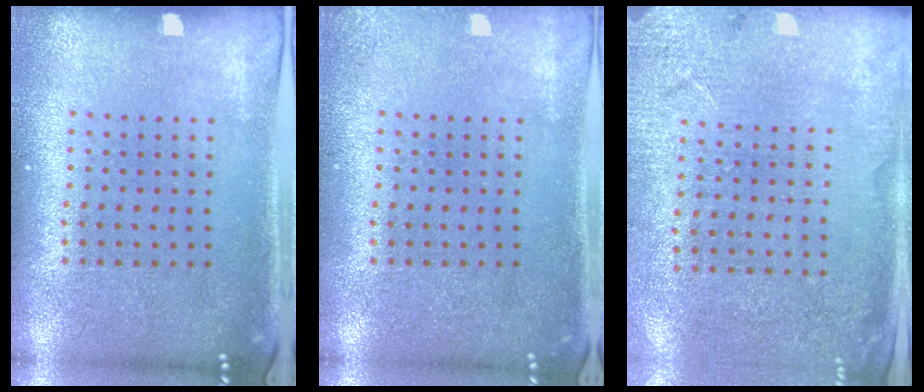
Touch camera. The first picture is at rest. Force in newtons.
{"total": 1.2, "press": 1.2, "slide": 0.1}
{"total": 2.6, "press": 2.5, "slide": 0.7}